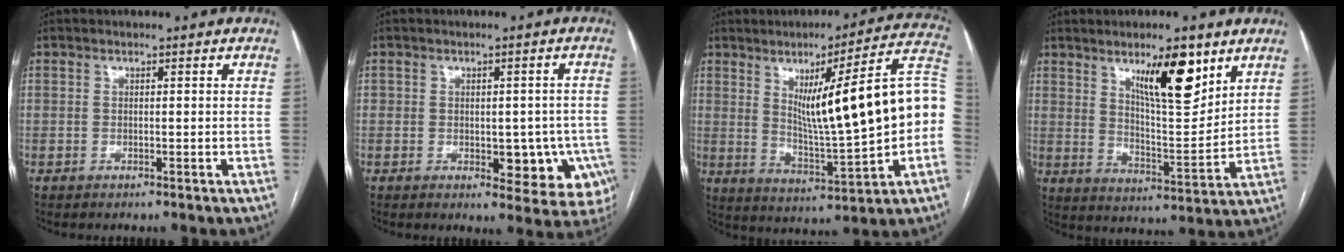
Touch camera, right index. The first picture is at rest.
{"total": 9.1, "force": [-2.3, 5.5, 6.9], "torque": [-0.059, 0.016, -0.018]}
{"total": 19.6, "force": [1.4, 1.5, 19.5], "torque": [-0.272, 0.021, 0.025]}
{"total": 11.8, "force": [6.8, 2.7, 9.2], "torque": [-0.149, -0.008, 0.117]}